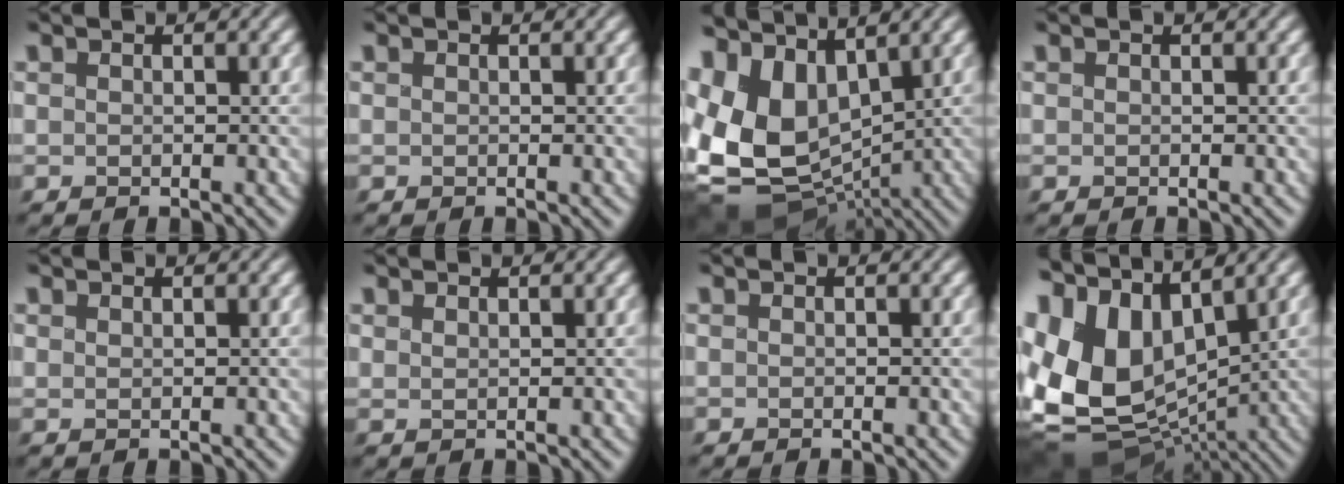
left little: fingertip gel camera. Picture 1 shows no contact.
{"total": 0.0}
{"total": 12.4, "force": [1.2, 8.7, 8.7], "torque": [-0.210, -0.012, 0.028]}
{"total": 0.0}
{"total": 0.6, "force": [0.4, 0.3, 0.4], "torque": [0.003, -0.001, 0.000]}
{"total": 1.0, "force": [0.7, 0.4, 0.6], "torque": [0.002, -0.001, 0.003]}
{"total": 0.0}
{"total": 14.5, "force": [1.8, 9.7, 10.7], "torque": [-0.253, -0.012, 0.042]}